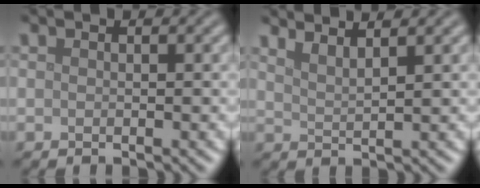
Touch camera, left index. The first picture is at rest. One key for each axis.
{"total": 3.5, "fx": 3.0, "fy": 0.9, "fz": 1.6, "tx": -0.006, "ty": 0.013, "tz": 0.029}